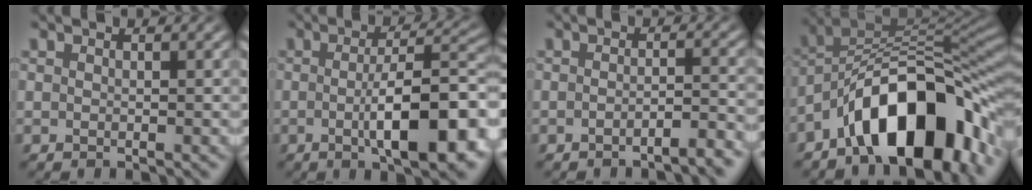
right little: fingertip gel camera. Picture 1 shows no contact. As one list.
[{"total": 8.6, "force": [-2.6, 2.3, 7.9], "torque": [-0.095, -0.005, -0.034]}, {"total": 2.5, "force": [-2.2, 0.1, 1.2], "torque": [-0.008, 0.002, -0.039]}, {"total": 15.4, "force": [-4.6, 9.2, 11.4], "torque": [-0.187, -0.033, -0.056]}]